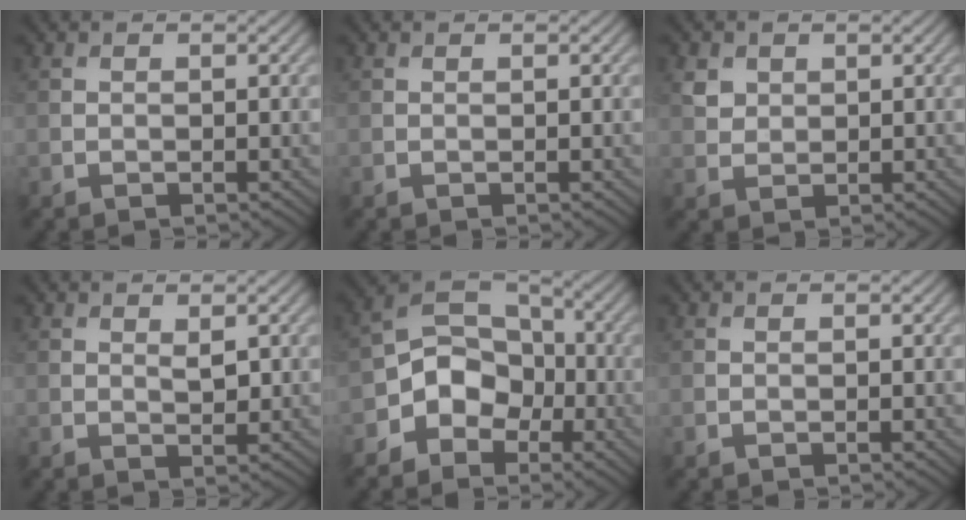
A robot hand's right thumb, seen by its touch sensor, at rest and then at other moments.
{"total": 0.0}
{"total": 2.3, "force": [1.1, 1.9, 0.7], "torque": [-0.021, -0.002, 0.022]}
{"total": 1.4, "force": [0.6, 0.6, 1.2], "torque": [-0.023, -0.006, 0.012]}
{"total": 7.5, "force": [-3.3, 5.8, 3.5], "torque": [-0.060, 0.006, -0.079]}
{"total": 0.0}